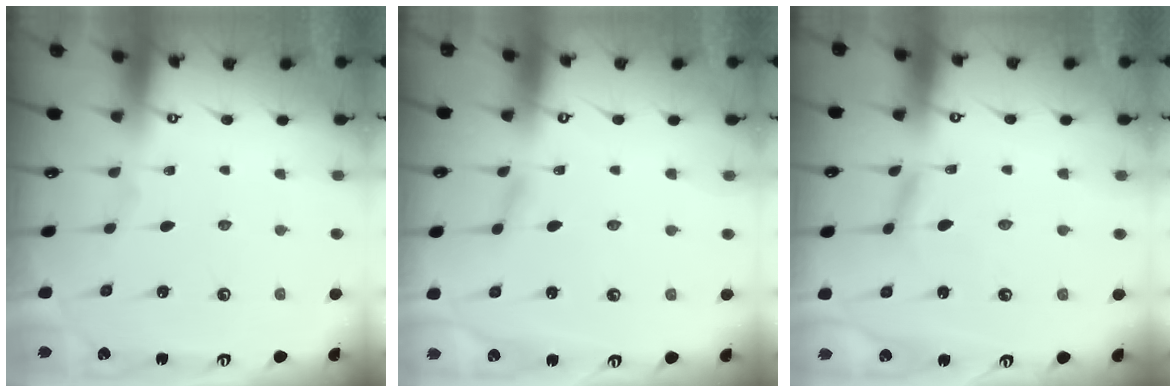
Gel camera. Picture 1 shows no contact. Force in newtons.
{"total": 1.2, "press": 1.2, "slide": 0.1}
{"total": 2.8, "press": 2.8, "slide": 0.1}